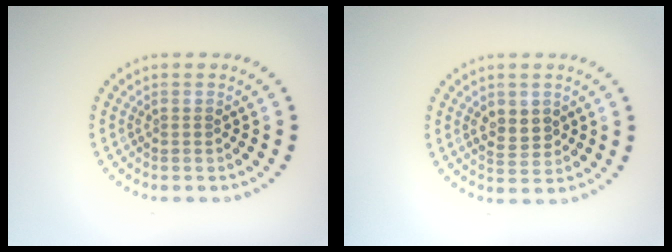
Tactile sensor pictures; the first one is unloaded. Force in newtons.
{"total": 2.4, "press": 2.4, "slide": 0.3}